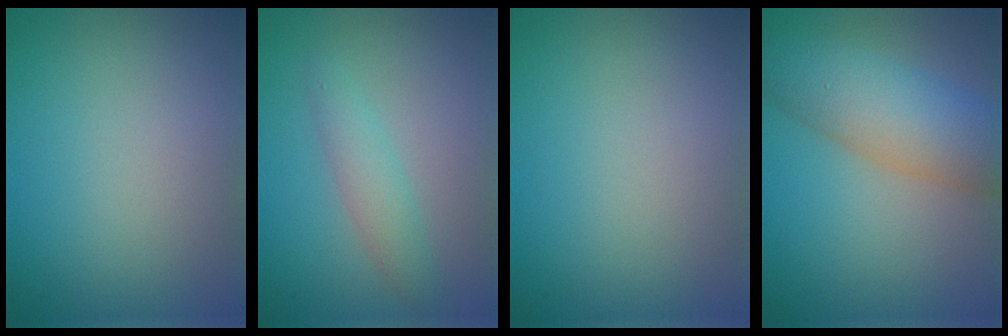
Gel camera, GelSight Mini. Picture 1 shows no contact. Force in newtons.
{"total": 2.1, "press": 2.1, "slide": 0.0}
{"total": 0.0}
{"total": 7.2, "press": 7.2, "slide": 0.2}